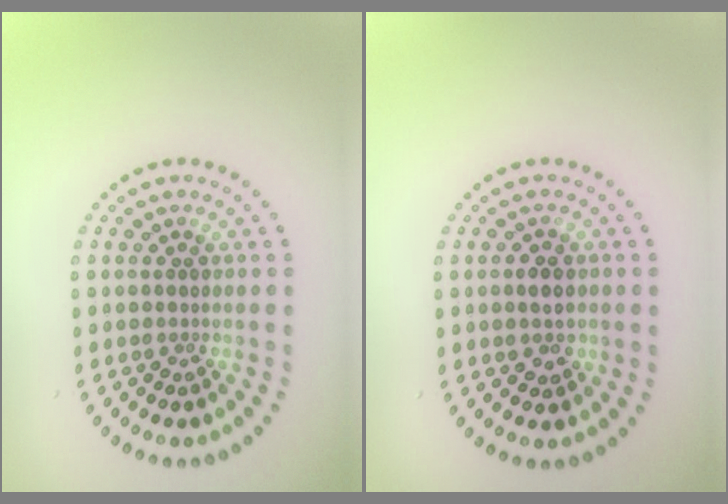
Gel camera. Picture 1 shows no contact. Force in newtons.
{"total": 2.1, "press": 2.0, "slide": 0.7}